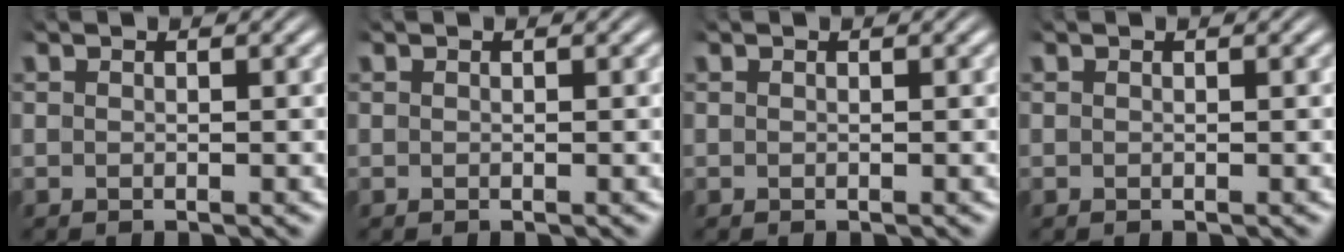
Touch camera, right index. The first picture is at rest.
{"total": 0.0}
{"total": 0.0}
{"total": 0.0}